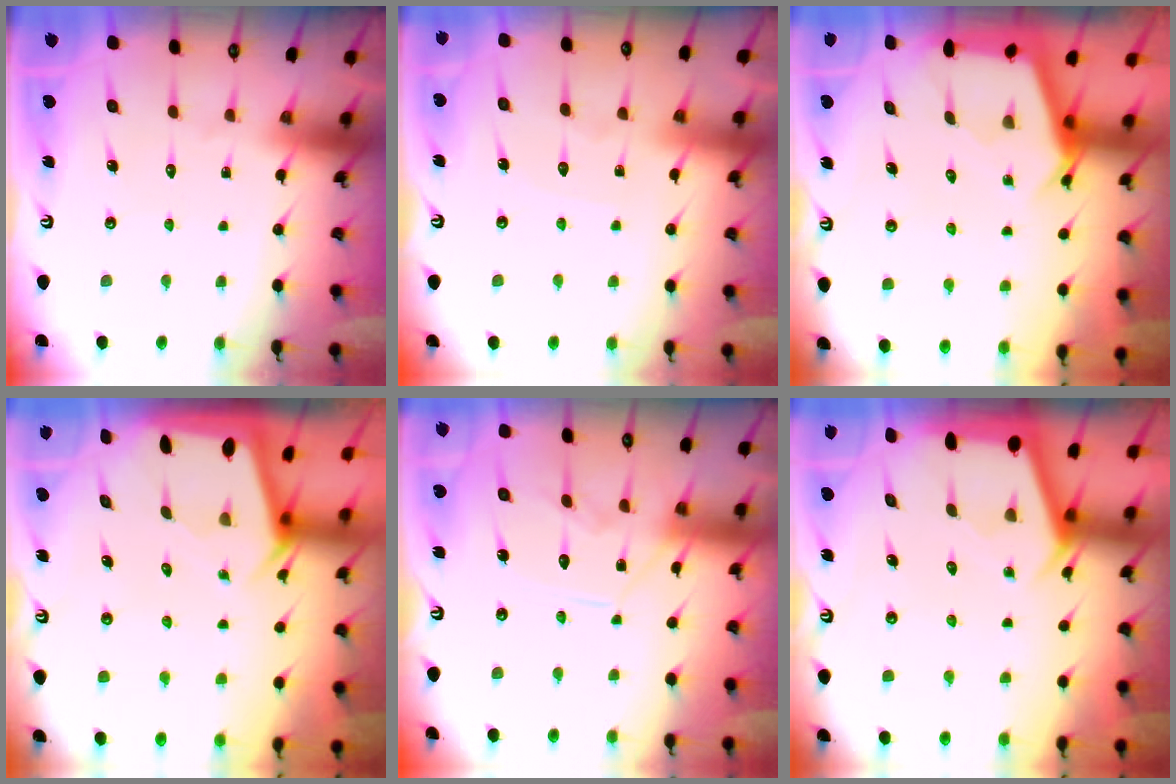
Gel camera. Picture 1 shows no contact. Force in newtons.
{"total": 4.8, "press": 4.8, "slide": 0.1}
{"total": 2.8, "press": 2.8, "slide": 0.2}
{"total": 1.9, "press": 1.9, "slide": 0.1}
{"total": 10.4, "press": 10.3, "slide": 0.8}
{"total": 2.2, "press": 2.2, "slide": 0.3}